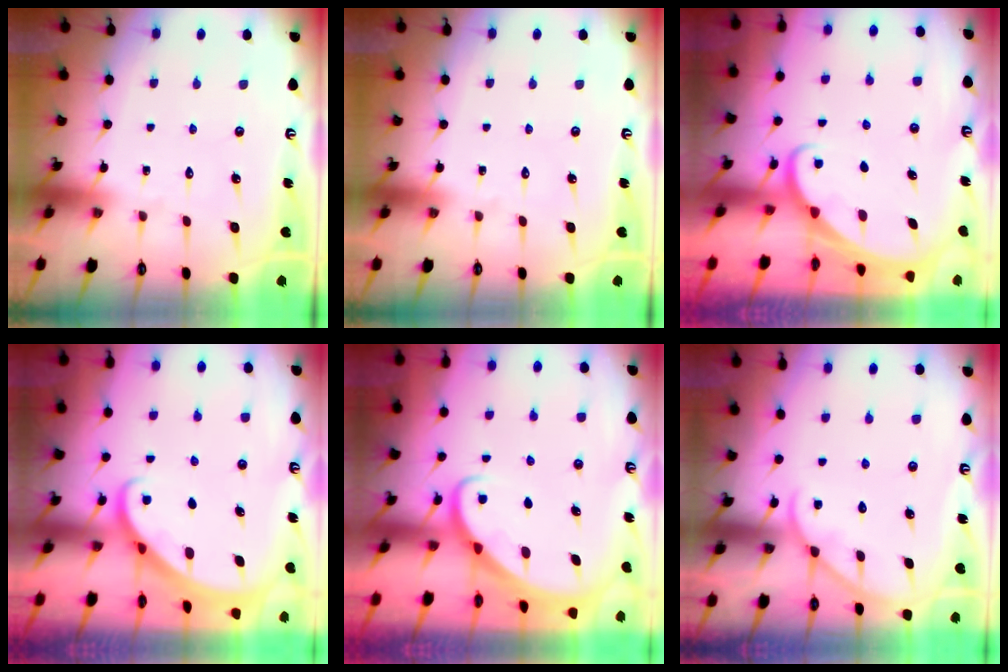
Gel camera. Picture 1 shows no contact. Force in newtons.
{"total": 0.0}
{"total": 1.6, "press": 1.6, "slide": 0.1}
{"total": 1.8, "press": 1.8, "slide": 0.1}
{"total": 2.2, "press": 2.2, "slide": 0.2}
{"total": 4.2, "press": 4.2, "slide": 0.4}